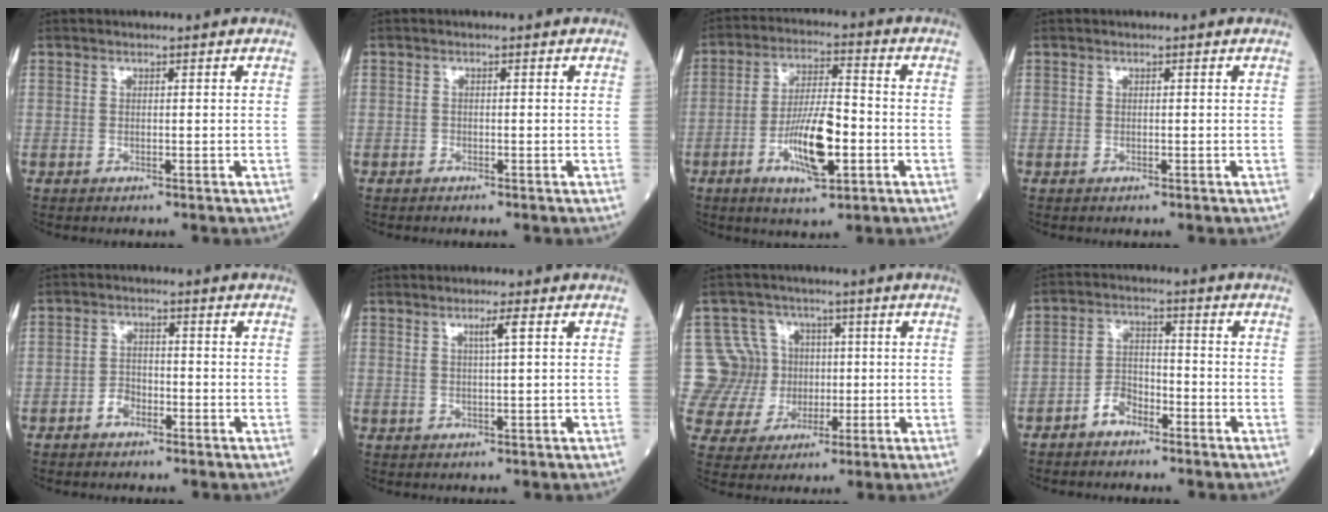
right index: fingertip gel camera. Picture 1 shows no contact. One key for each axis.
{"total": 0.7, "fx": -0.5, "fy": 0.5, "fz": -0.1, "tx": 0.001, "ty": 0.004, "tz": -0.013}
{"total": 10.6, "fx": -3.4, "fy": 2.4, "fz": 9.8, "tx": -0.185, "ty": 0.000, "tz": -0.059}
{"total": 0.0}
{"total": 2.7, "fx": -1.7, "fy": 1.7, "fz": 1.1, "tx": -0.014, "ty": 0.008, "tz": -0.031}
{"total": 2.3, "fx": 1.0, "fy": -0.2, "fz": 2.1, "tx": -0.039, "ty": -0.001, "tz": 0.019}
{"total": 11.1, "fx": 1.4, "fy": 11.0, "fz": 1.0, "tx": -0.027, "ty": 0.048, "tz": 0.038}
{"total": 4.3, "fx": -3.0, "fy": 2.5, "fz": 1.9, "tx": -0.030, "ty": 0.010, "tz": -0.057}